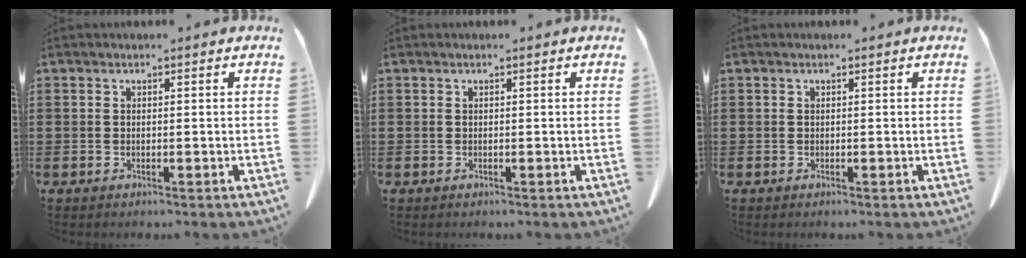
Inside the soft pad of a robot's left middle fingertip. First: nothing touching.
{"total": 0.0}
{"total": 0.0}